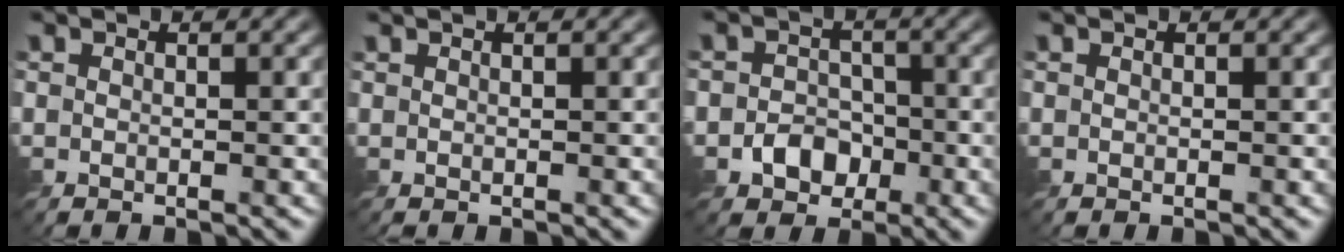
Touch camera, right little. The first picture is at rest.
{"total": 0.0}
{"total": 3.0, "force": [-1.4, 2.4, 1.1], "torque": [-0.013, 0.002, -0.029]}
{"total": 0.0}